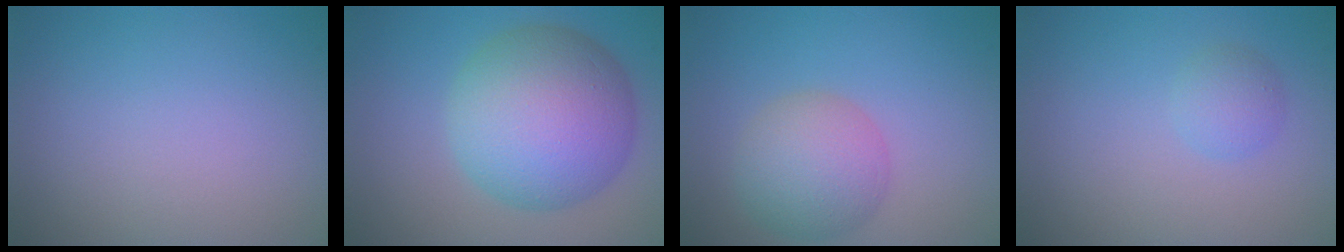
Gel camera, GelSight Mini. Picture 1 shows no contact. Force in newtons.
{"total": 10.4, "press": 10.4, "slide": 0.3}
{"total": 4.6, "press": 4.6, "slide": 0.3}
{"total": 1.5, "press": 1.5, "slide": 0.0}